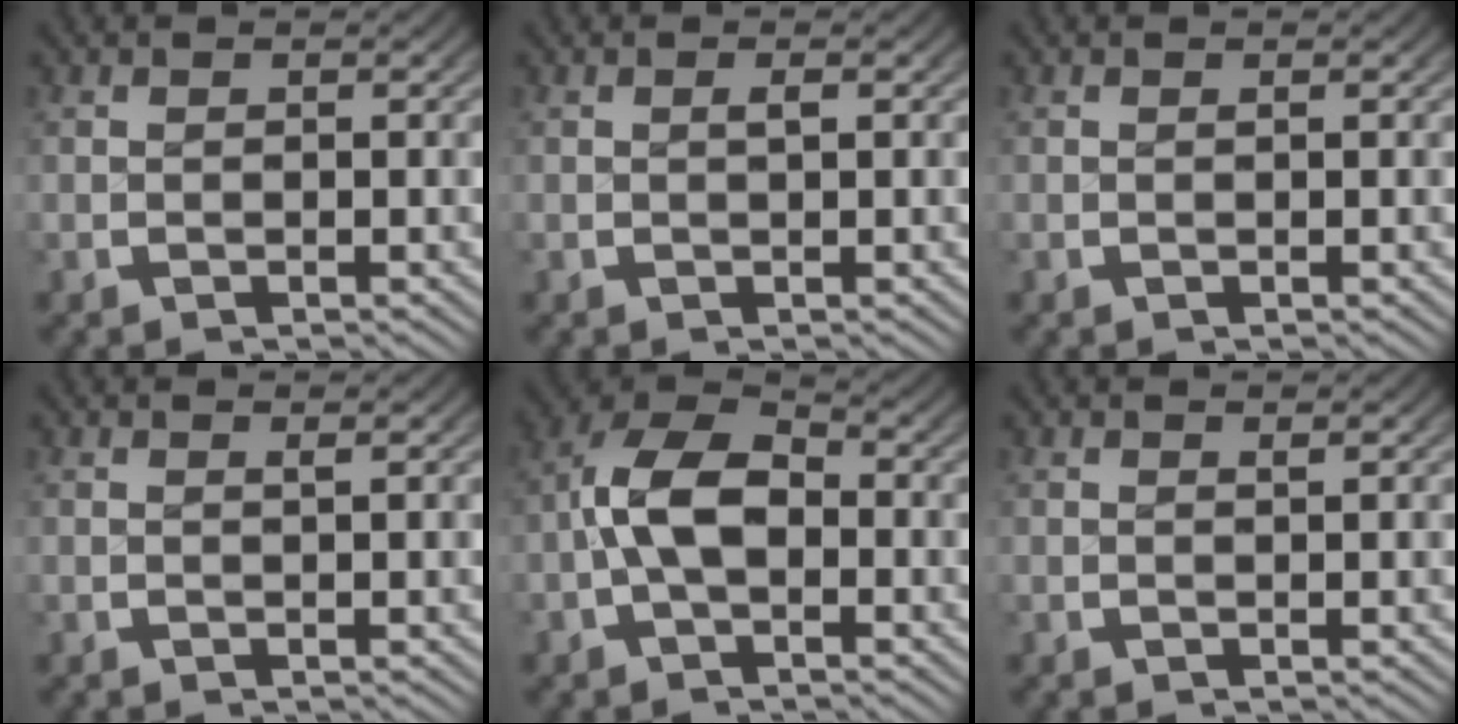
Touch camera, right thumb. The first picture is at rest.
{"total": 0.8, "force": [0.1, 0.2, 0.8], "torque": [-0.012, 0.000, 0.002]}
{"total": 0.0}
{"total": 0.6, "force": [0.5, -0.1, 0.4], "torque": [-0.005, 0.000, 0.008]}
{"total": 7.5, "force": [-0.7, 5.0, 5.6], "torque": [-0.120, -0.015, -0.015]}
{"total": 0.5, "force": [0.5, -0.1, 0.2], "torque": [-0.001, -0.001, 0.008]}